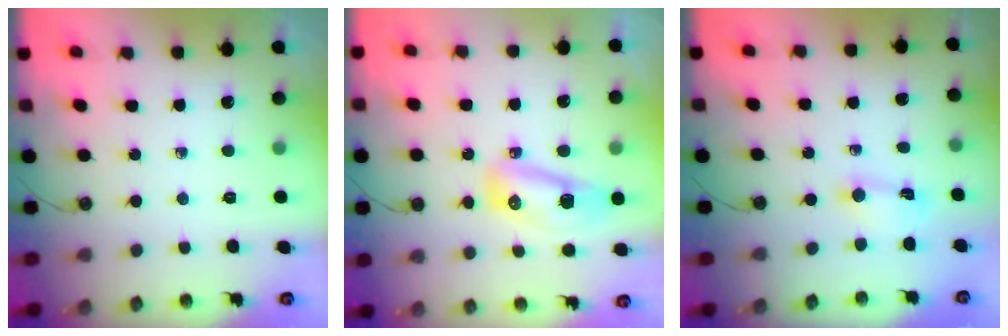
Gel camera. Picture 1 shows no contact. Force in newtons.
{"total": 10.6, "press": 10.4, "slide": 1.8}
{"total": 1.5, "press": 1.5, "slide": 0.2}